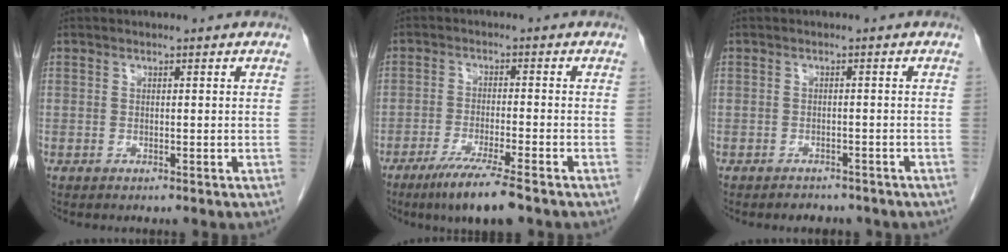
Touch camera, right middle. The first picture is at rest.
{"total": 8.0, "force": [-5.6, -0.1, 5.7], "torque": [-0.103, -0.023, -0.096]}
{"total": 3.7, "force": [-3.2, 1.7, 0.9], "torque": [-0.018, 0.000, -0.035]}